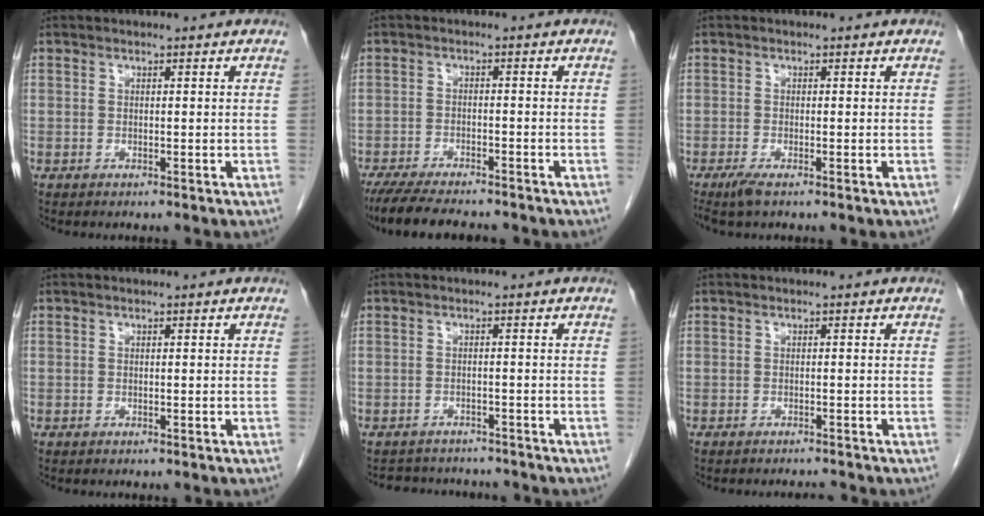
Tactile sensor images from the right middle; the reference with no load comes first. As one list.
[{"total": 10.9, "force": [-9.4, 2.0, 5.1], "torque": [-0.082, -0.016, -0.145]}, {"total": 2.0, "force": [-1.4, 0.2, 1.5], "torque": [-0.034, -0.008, -0.025]}, {"total": 0.0}, {"total": 6.3, "force": [-6.0, 1.9, 0.6], "torque": [-0.009, 0.008, -0.077]}, {"total": 2.4, "force": [-2.4, -0.1, 0.3], "torque": [-0.002, -0.007, -0.031]}]